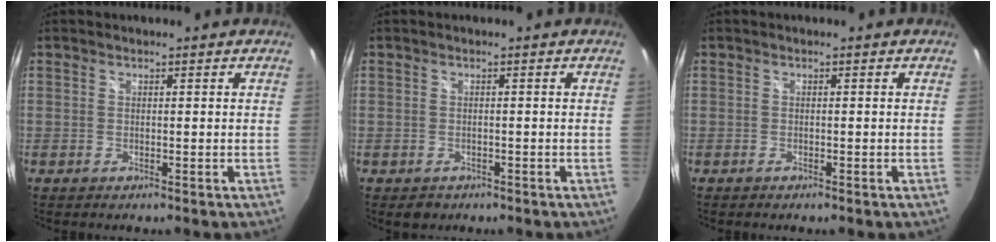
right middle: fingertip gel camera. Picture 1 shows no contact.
{"total": 2.1, "force": [-1.2, 1.6, 0.7], "torque": [-0.016, -0.004, -0.014]}
{"total": 0.8, "force": [-0.6, 0.3, 0.3], "torque": [-0.008, -0.003, -0.013]}